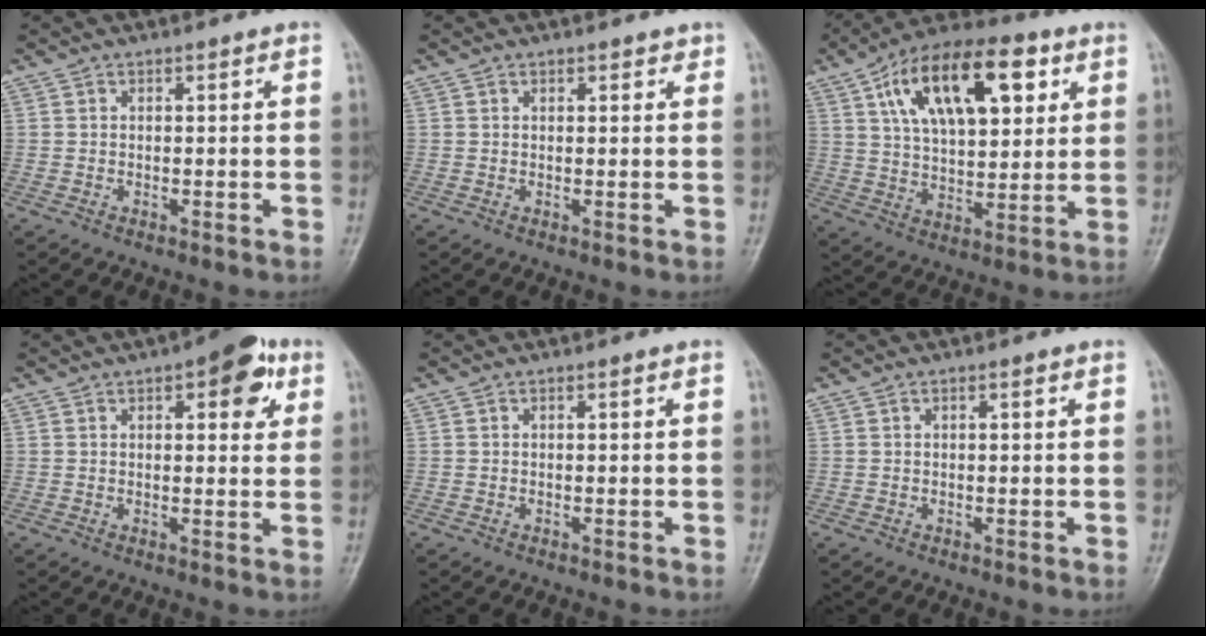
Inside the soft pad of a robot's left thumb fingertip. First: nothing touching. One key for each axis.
{"total": 1.2, "fx": 0.9, "fy": 0.7, "fz": 0.5, "tx": 0.002, "ty": -0.004, "tz": 0.008}
{"total": 20.1, "fx": 7.9, "fy": 9.9, "fz": 15.6, "tx": -0.224, "ty": -0.009, "tz": 0.130}
{"total": 8.1, "fx": 3.5, "fy": 3.5, "fz": 6.4, "tx": -0.052, "ty": -0.005, "tz": 0.035}
{"total": 0.0}
{"total": 0.8, "fx": 0.3, "fy": 0.2, "fz": 0.7, "tx": -0.012, "ty": 0.002, "tz": 0.003}